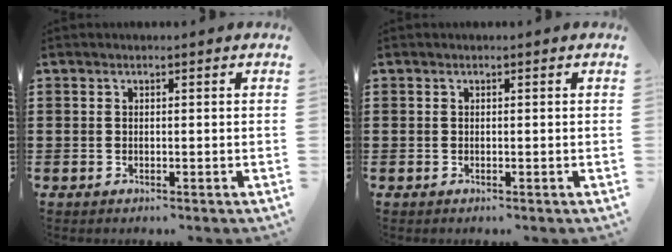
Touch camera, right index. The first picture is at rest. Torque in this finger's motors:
{"motor_torque": [-0.25, 0.27, 0.00, 0.00]}